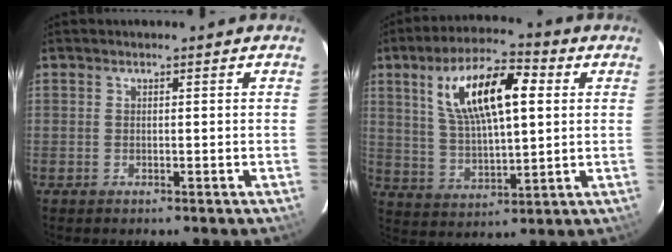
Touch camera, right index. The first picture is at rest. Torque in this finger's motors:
{"motor_torque": [1.28, 0.86, 0.68, 0.21]}